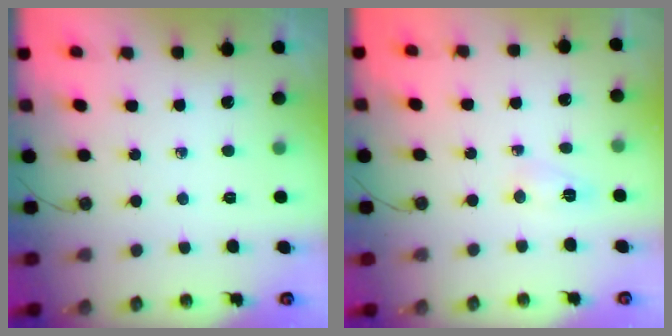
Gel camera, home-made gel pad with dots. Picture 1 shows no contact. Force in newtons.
{"total": 2.7, "press": 2.7, "slide": 0.4}